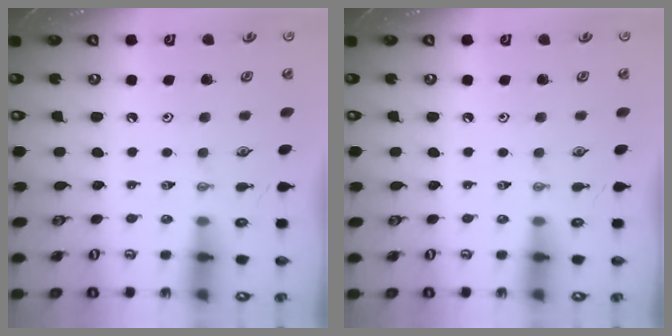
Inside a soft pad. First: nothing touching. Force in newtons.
{"total": 0.0}